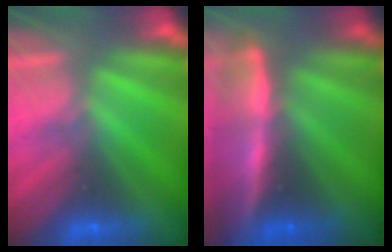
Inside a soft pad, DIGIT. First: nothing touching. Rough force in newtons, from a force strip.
{"total": 8.0}